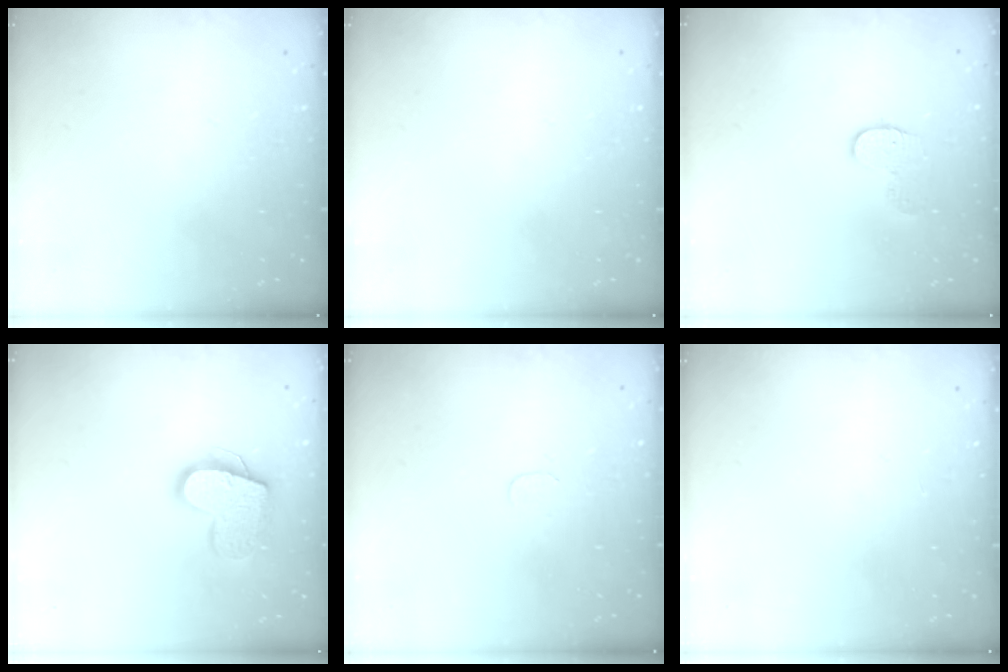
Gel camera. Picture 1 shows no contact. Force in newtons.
{"total": 0.0}
{"total": 8.1, "press": 8.1, "slide": 0.4}
{"total": 15.3, "press": 15.3, "slide": 1.1}
{"total": 3.5, "press": 3.5, "slide": 0.3}
{"total": 0.0}